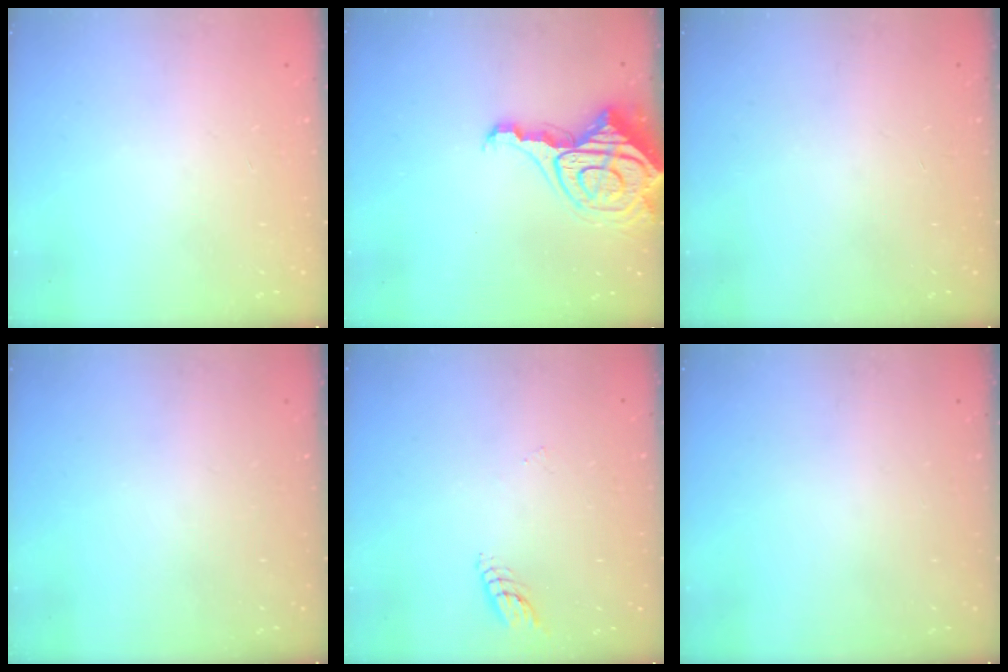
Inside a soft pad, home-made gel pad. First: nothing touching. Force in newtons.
{"total": 13.0, "press": 12.9, "slide": 1.4}
{"total": 0.0}
{"total": 0.0}
{"total": 4.3, "press": 4.3, "slide": 0.2}
{"total": 0.0}